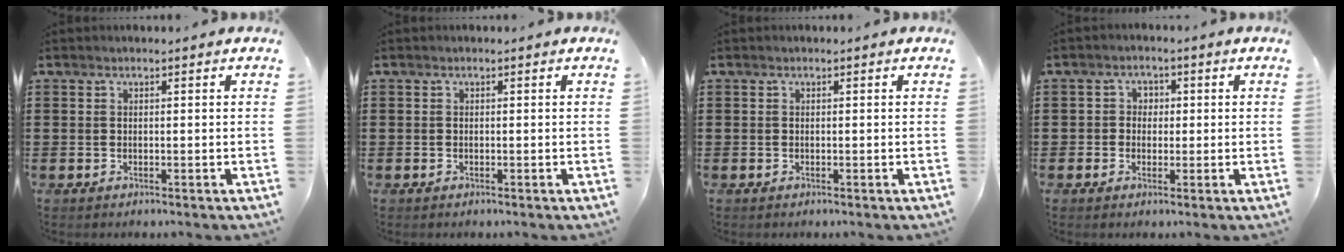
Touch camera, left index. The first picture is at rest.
{"total": 0.0}
{"total": 0.0}
{"total": 2.4, "force": [-0.5, 2.3, 0.4], "torque": [-0.022, 0.010, -0.017]}